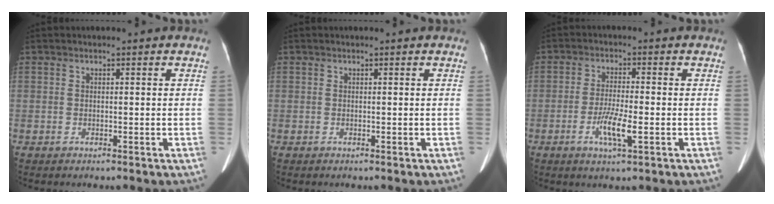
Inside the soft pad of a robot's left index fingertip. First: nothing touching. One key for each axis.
{"total": 0.0}
{"total": 5.2, "fx": -1.8, "fy": 0.5, "fz": 4.8, "tx": -0.097, "ty": -0.007, "tz": -0.031}